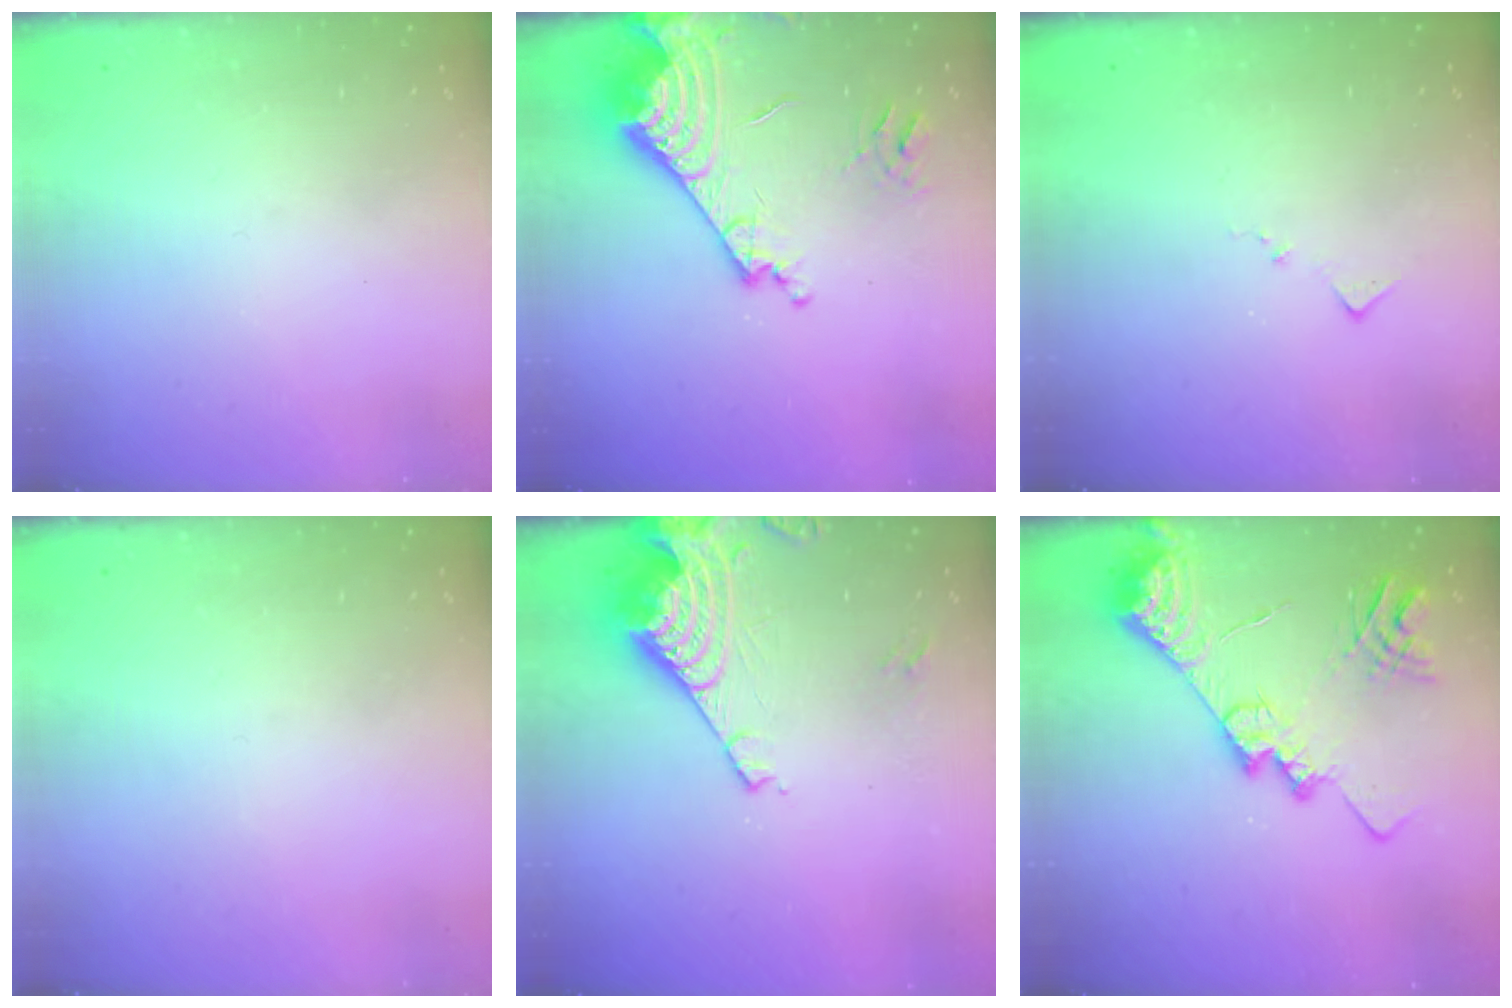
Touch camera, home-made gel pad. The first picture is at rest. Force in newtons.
{"total": 21.0, "press": 20.9, "slide": 2.5}
{"total": 7.2, "press": 7.1, "slide": 0.5}
{"total": 0.0}
{"total": 11.7, "press": 11.7, "slide": 1.1}
{"total": 19.8, "press": 19.7, "slide": 2.0}